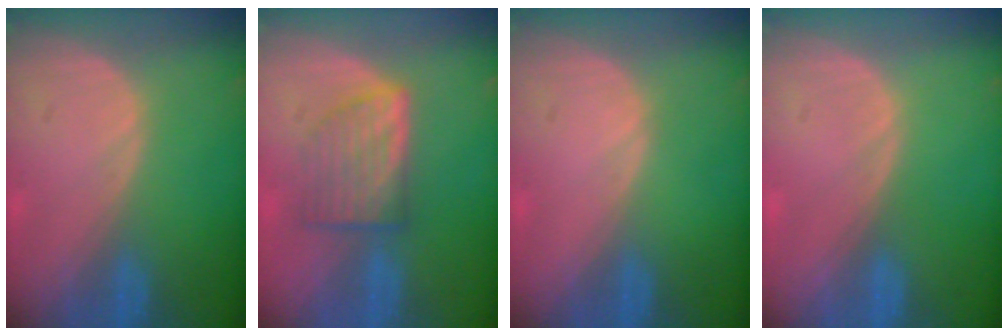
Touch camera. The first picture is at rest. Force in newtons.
{"total": 6.2, "press": 5.9, "slide": 1.9}
{"total": 0.0}
{"total": 0.0}